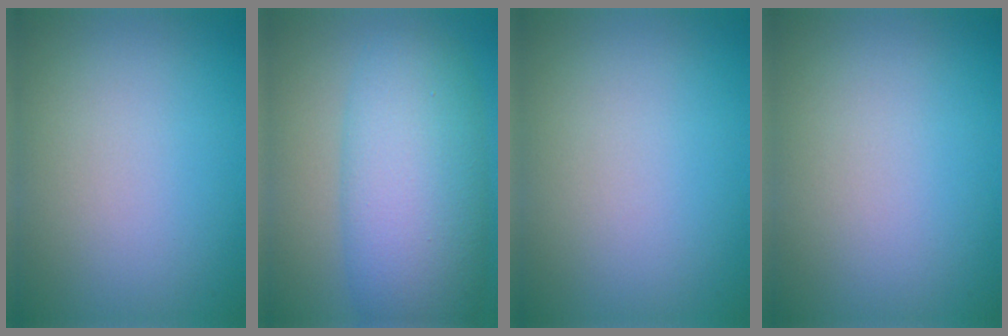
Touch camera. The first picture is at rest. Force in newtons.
{"total": 9.5, "press": 9.5, "slide": 0.5}
{"total": 0.0}
{"total": 0.0}